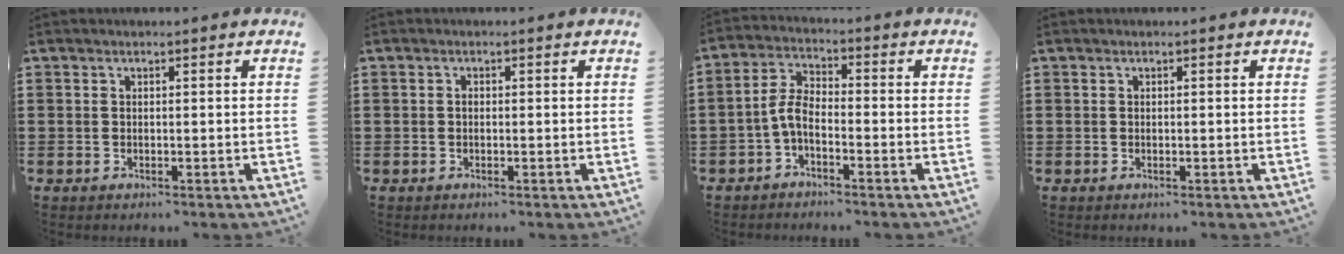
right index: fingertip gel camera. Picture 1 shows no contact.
{"total": 0.5, "force": [0.0, 0.4, 0.4], "torque": [-0.009, 0.000, 0.001]}
{"total": 4.4, "force": [-2.1, 1.8, 3.4], "torque": [-0.083, 0.004, -0.046]}
{"total": 0.0}